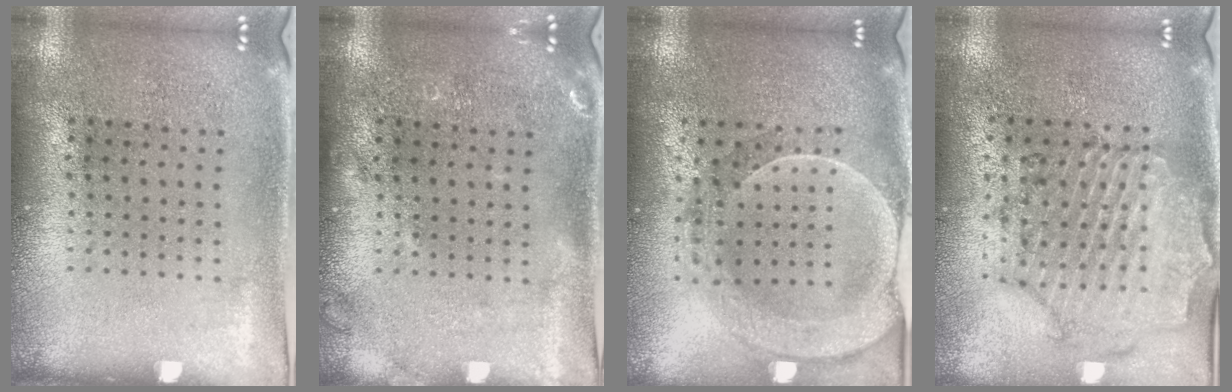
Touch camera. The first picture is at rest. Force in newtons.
{"total": 1.2, "press": 1.2, "slide": 0.3}
{"total": 2.3, "press": 2.1, "slide": 1.0}
{"total": 1.0, "press": 1.0, "slide": 0.3}